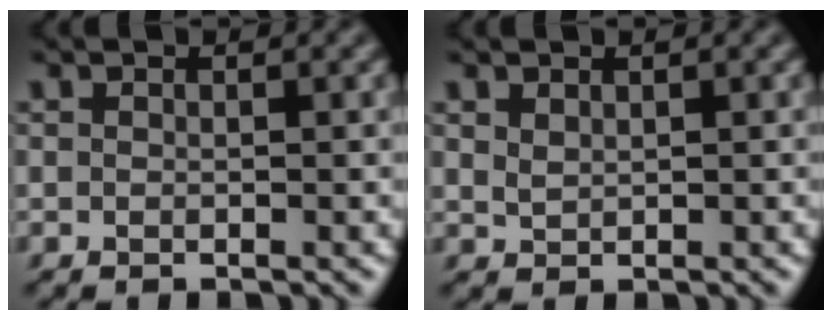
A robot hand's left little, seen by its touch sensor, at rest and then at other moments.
{"total": 0.8, "force": [0.6, 0.4, 0.3], "torque": [-0.012, 0.000, 0.016]}